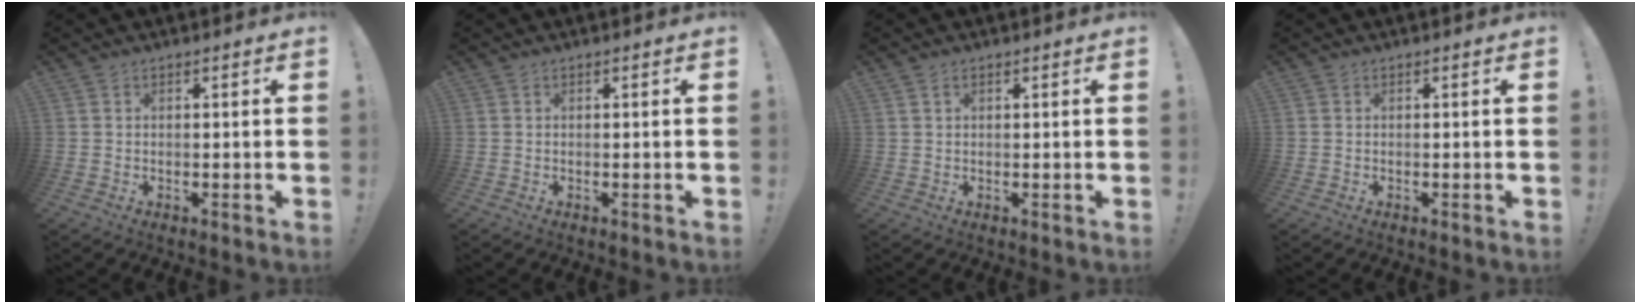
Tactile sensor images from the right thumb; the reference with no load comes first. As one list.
[{"total": 0.0}, {"total": 1.4, "force": [0.8, 0.8, 0.9], "torque": [-0.017, 0.001, 0.014]}, {"total": 0.0}]